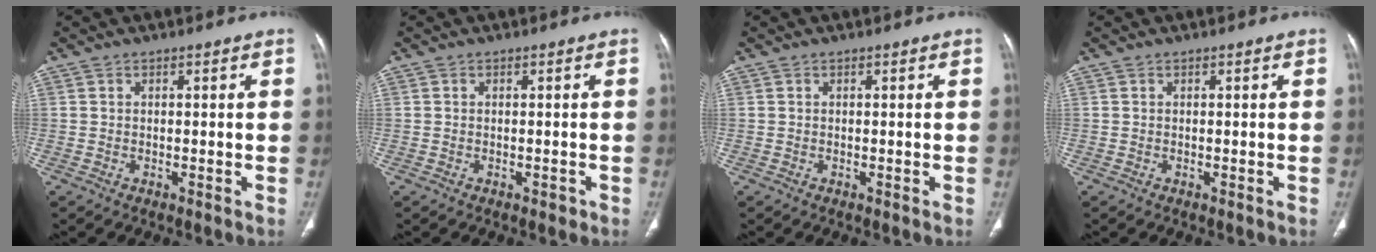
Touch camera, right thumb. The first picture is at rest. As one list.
[{"total": 0.7, "force": [-0.4, 0.4, 0.4], "torque": [-0.004, 0.000, -0.003]}, {"total": 0.0}, {"total": 0.0}]